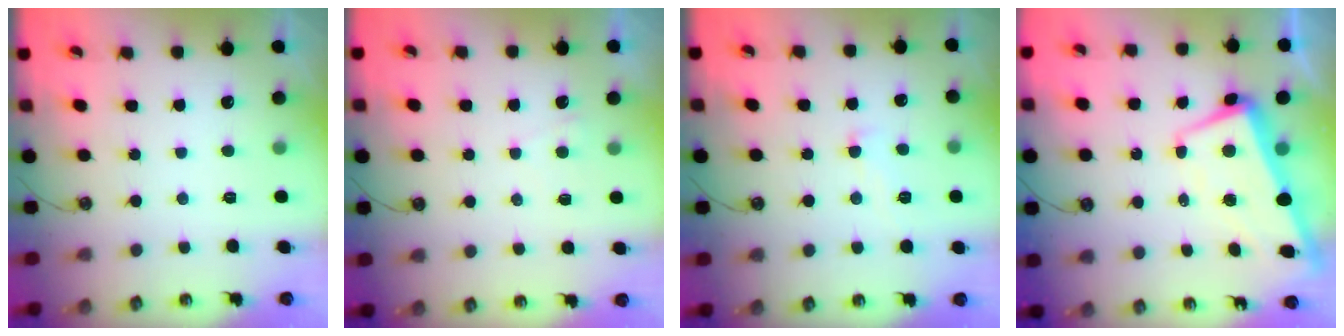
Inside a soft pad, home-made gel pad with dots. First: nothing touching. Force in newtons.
{"total": 1.4, "press": 1.3, "slide": 0.3}
{"total": 1.7, "press": 1.7, "slide": 0.5}
{"total": 1.2, "press": 0.4, "slide": 1.1}